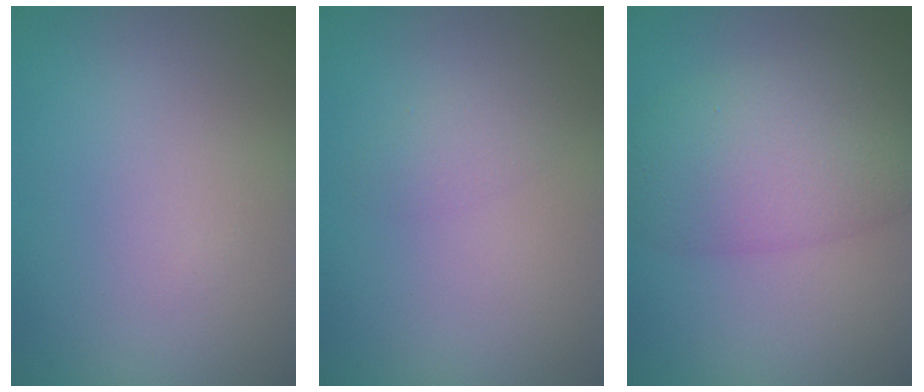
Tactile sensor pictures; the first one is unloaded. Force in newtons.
{"total": 1.3, "press": 1.3, "slide": 0.1}
{"total": 7.4, "press": 7.4, "slide": 0.2}